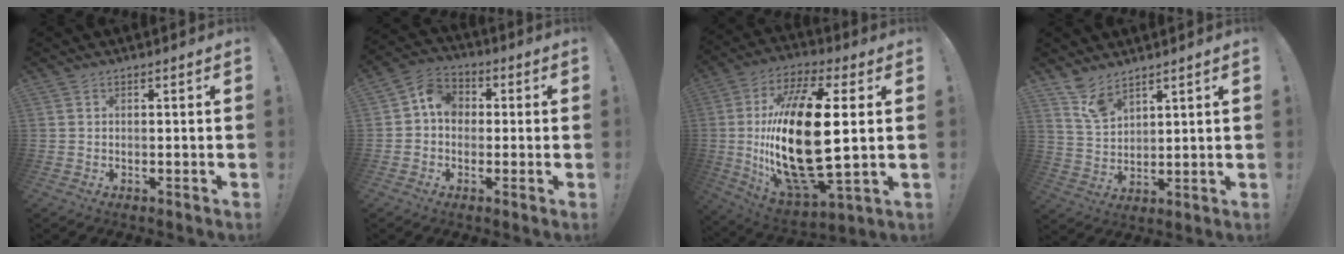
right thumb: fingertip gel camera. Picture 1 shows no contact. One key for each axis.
{"total": 8.5, "fx": 1.0, "fy": 7.3, "fz": 4.3, "tx": -0.064, "ty": 0.010, "tz": 0.022}
{"total": 28.0, "fx": 1.1, "fy": 10.8, "fz": 25.8, "tx": -0.523, "ty": -0.018, "tz": 0.019}
{"total": 7.6, "fx": 6.2, "fy": 3.0, "fz": 3.2, "tx": -0.059, "ty": -0.038, "tz": 0.119}